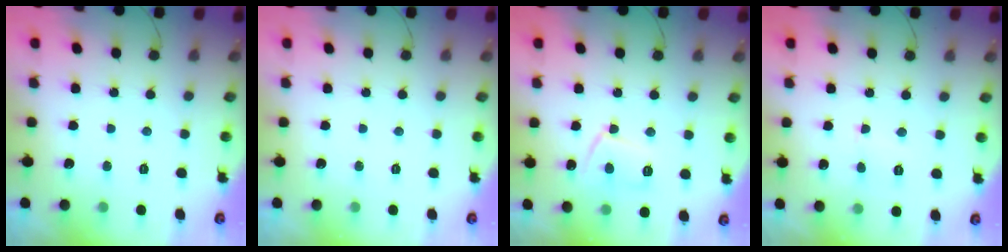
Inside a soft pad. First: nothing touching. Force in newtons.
{"total": 0.0}
{"total": 9.1, "press": 9.1, "slide": 0.9}
{"total": 2.6, "press": 2.6, "slide": 0.3}